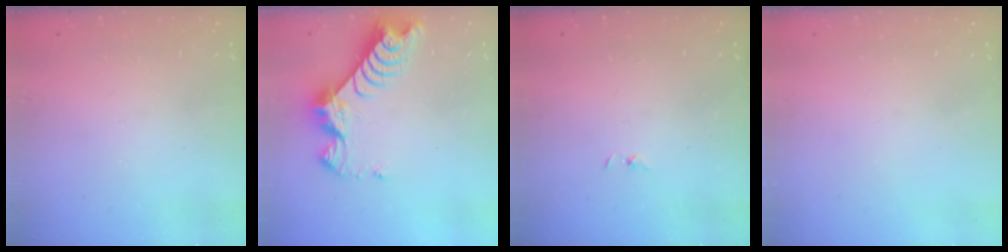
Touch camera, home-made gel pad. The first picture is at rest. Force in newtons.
{"total": 9.3, "press": 9.2, "slide": 0.8}
{"total": 0.7, "press": 0.7, "slide": 0.1}
{"total": 0.0}